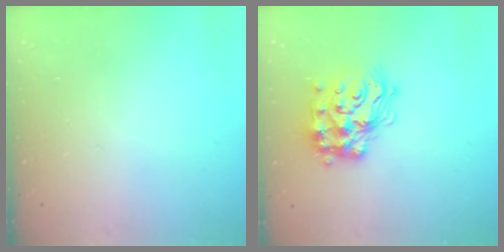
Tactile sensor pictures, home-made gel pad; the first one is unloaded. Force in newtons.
{"total": 18.7, "press": 18.7, "slide": 1.1}